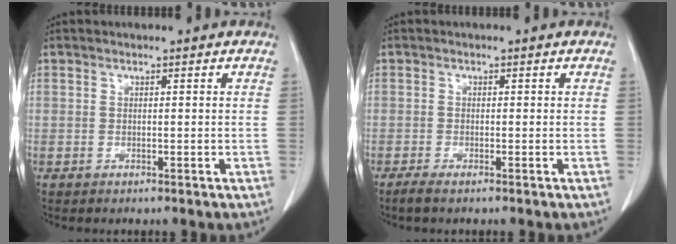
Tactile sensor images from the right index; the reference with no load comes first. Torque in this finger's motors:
{"motor_torque": [-0.01, 0.00, 0.09, 0.02]}